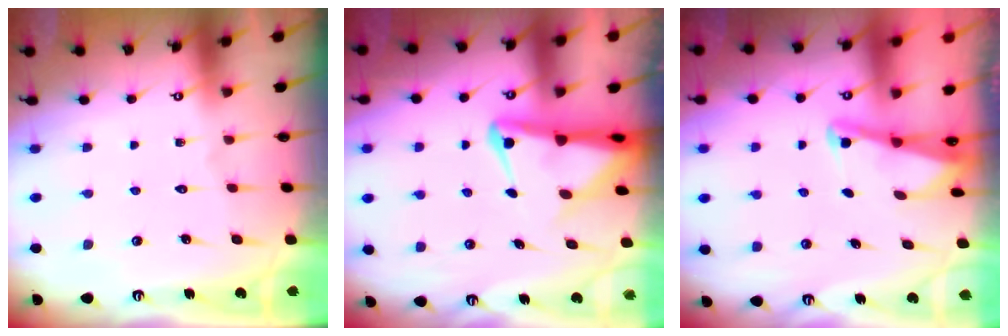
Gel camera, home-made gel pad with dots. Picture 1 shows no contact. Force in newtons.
{"total": 4.8, "press": 4.6, "slide": 1.2}
{"total": 2.2, "press": 2.2, "slide": 0.3}